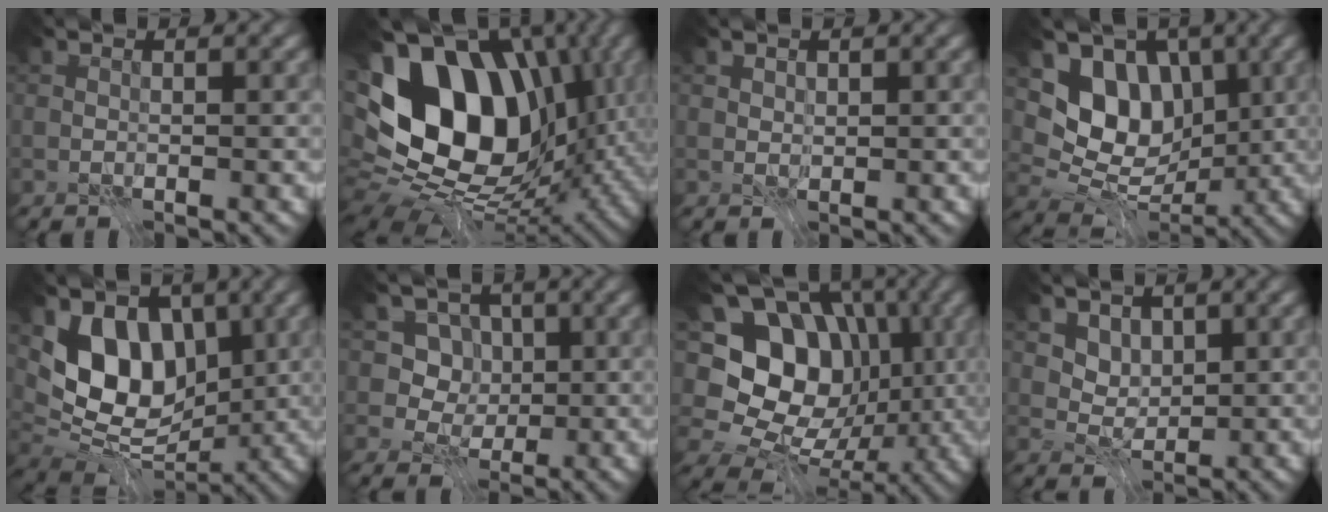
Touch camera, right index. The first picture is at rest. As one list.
[{"total": 17.1, "force": [2.0, 12.1, 11.9], "torque": [-0.211, -0.010, 0.034]}, {"total": 1.0, "force": [0.6, 0.6, 0.4], "torque": [-0.006, -0.004, 0.015]}, {"total": 8.5, "force": [1.5, 6.2, 5.5], "torque": [-0.084, -0.001, 0.020]}, {"total": 8.9, "force": [1.2, 5.9, 6.6], "torque": [-0.100, -0.010, 0.012]}, {"total": 5.6, "force": [1.6, 4.7, 2.4], "torque": [-0.032, -0.004, 0.020]}, {"total": 13.6, "force": [0.2, 11.0, 7.9], "torque": [-0.137, 0.015, -0.007]}, {"total": 3.9, "force": [1.9, 2.9, 1.7], "torque": [-0.045, -0.021, 0.052]}]